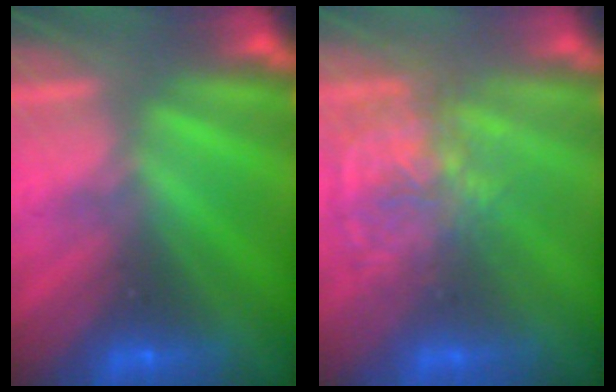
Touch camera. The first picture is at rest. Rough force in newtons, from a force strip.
{"total": 3.7}